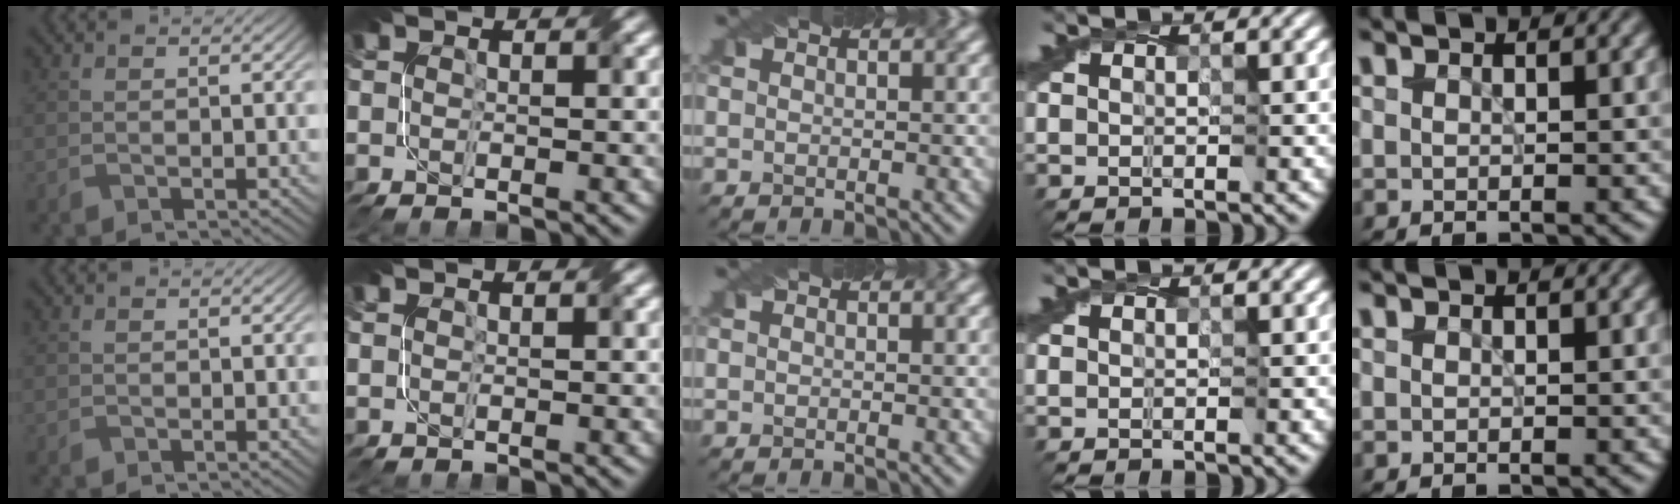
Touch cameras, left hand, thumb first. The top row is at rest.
{"index": {"total": 0.7, "force": [0.5, 0.3, -0.4], "torque": [0.007, 0.003, 0.012]}}